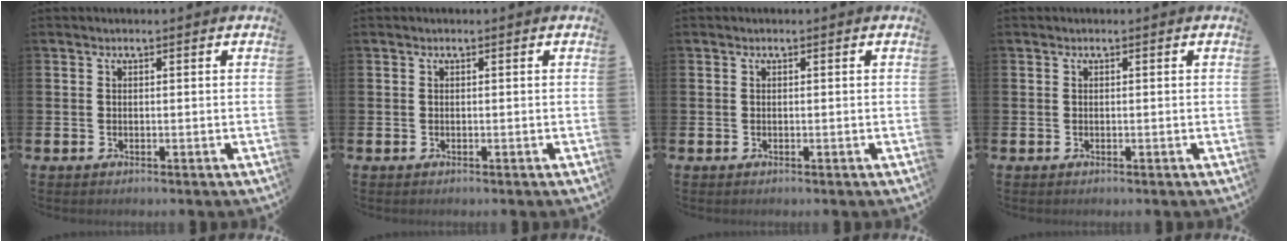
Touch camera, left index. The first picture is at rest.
{"total": 0.0}
{"total": 0.0}
{"total": 0.0}